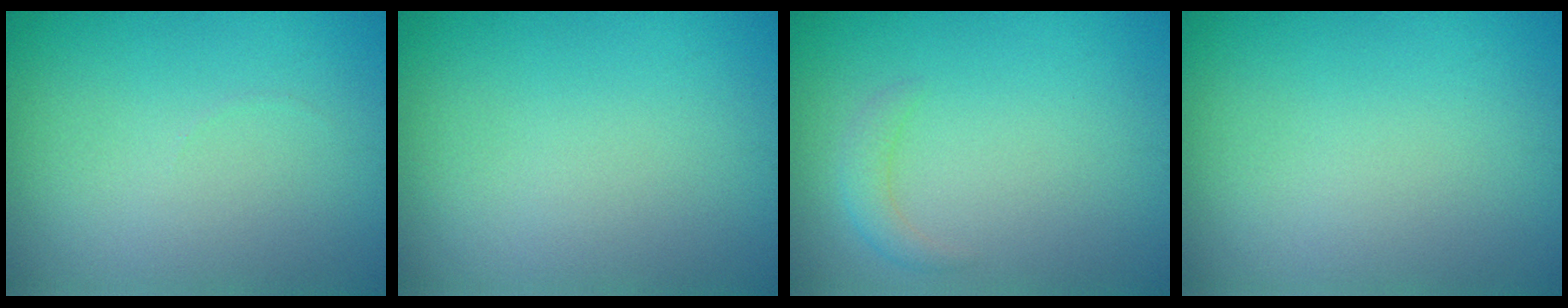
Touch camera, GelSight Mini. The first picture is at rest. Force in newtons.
{"total": 0.0}
{"total": 1.3, "press": 1.3, "slide": 0.1}
{"total": 0.0}